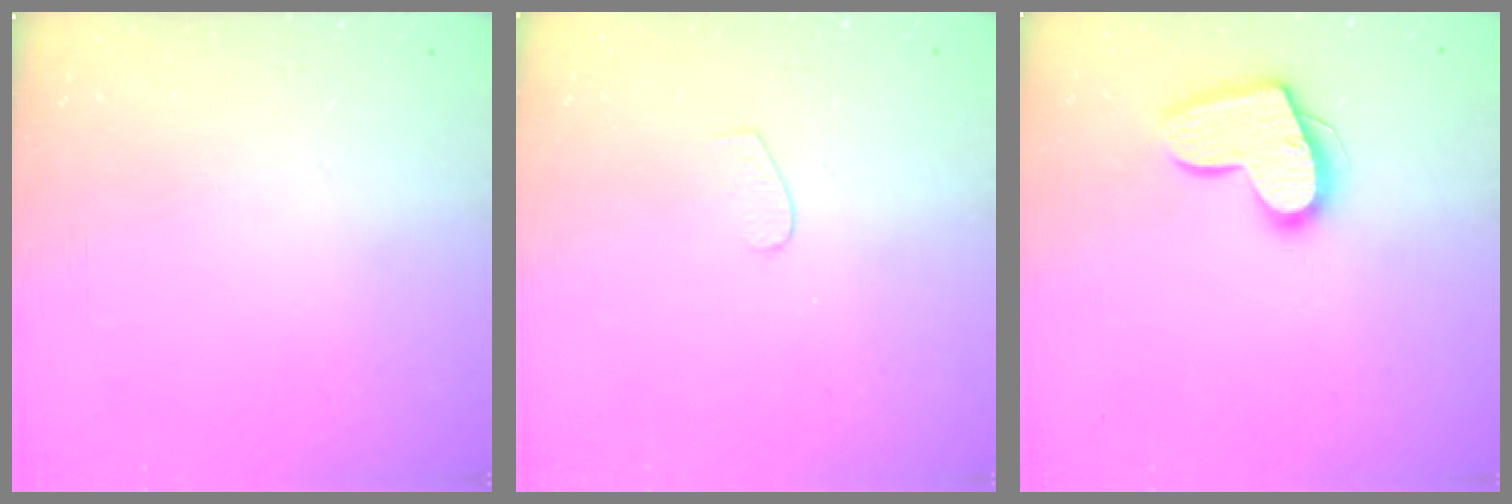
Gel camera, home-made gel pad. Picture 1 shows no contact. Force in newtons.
{"total": 3.7, "press": 3.7, "slide": 0.3}
{"total": 15.3, "press": 15.3, "slide": 1.1}